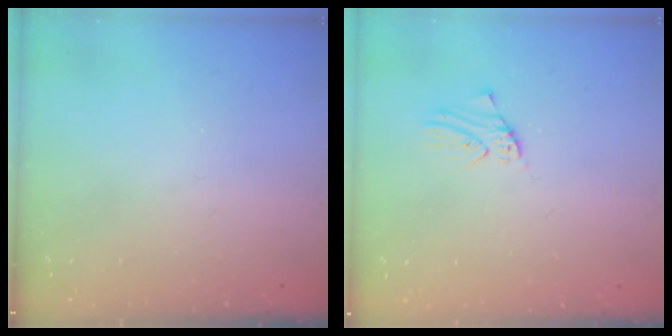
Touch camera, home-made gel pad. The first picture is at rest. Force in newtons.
{"total": 0.7, "press": 0.7, "slide": 0.0}